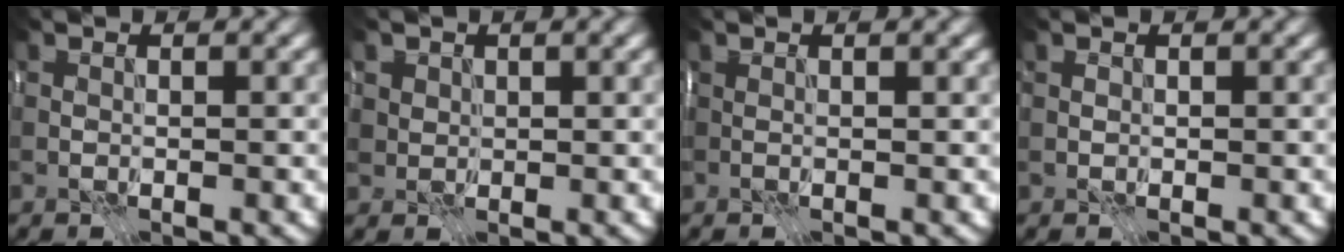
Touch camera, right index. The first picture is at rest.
{"total": 1.2, "force": [0.7, 1.0, 0.2], "torque": [-0.004, -0.005, 0.016]}
{"total": 1.1, "force": [0.6, 0.1, 0.9], "torque": [-0.007, -0.001, 0.003]}
{"total": 0.0}